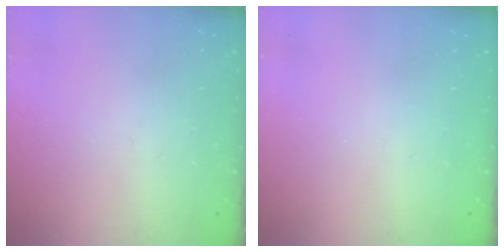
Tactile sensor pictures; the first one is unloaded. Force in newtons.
{"total": 0.0}